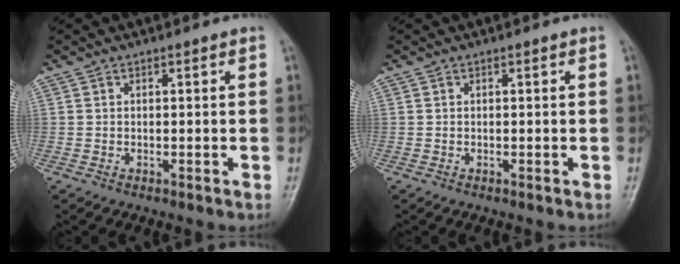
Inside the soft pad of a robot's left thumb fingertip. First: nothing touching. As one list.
[{"total": 0.0}]